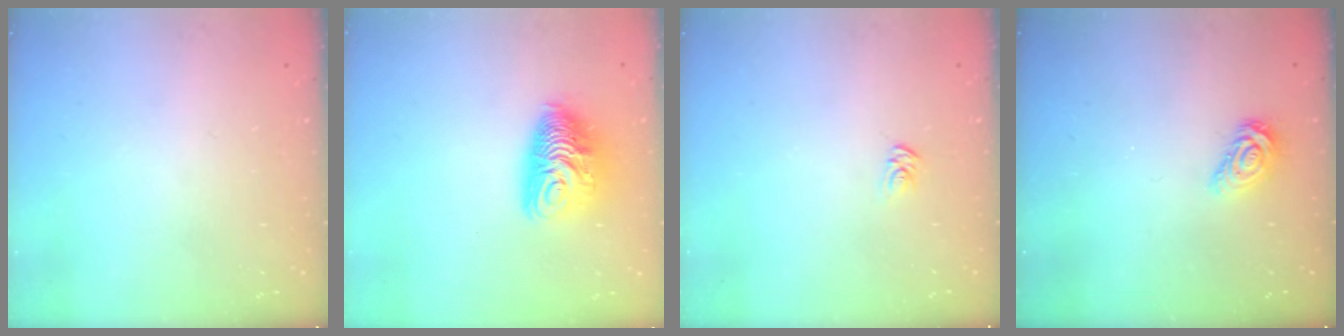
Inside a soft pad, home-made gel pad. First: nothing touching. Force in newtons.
{"total": 10.6, "press": 10.6, "slide": 0.8}
{"total": 2.6, "press": 2.6, "slide": 0.3}
{"total": 6.4, "press": 6.4, "slide": 0.2}